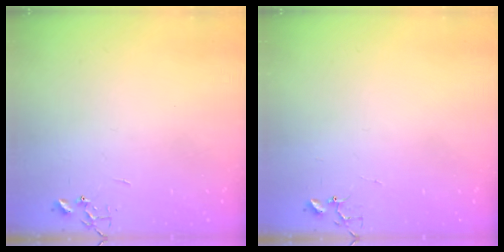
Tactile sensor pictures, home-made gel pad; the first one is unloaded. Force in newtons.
{"total": 3.7, "press": 3.7, "slide": 0.3}